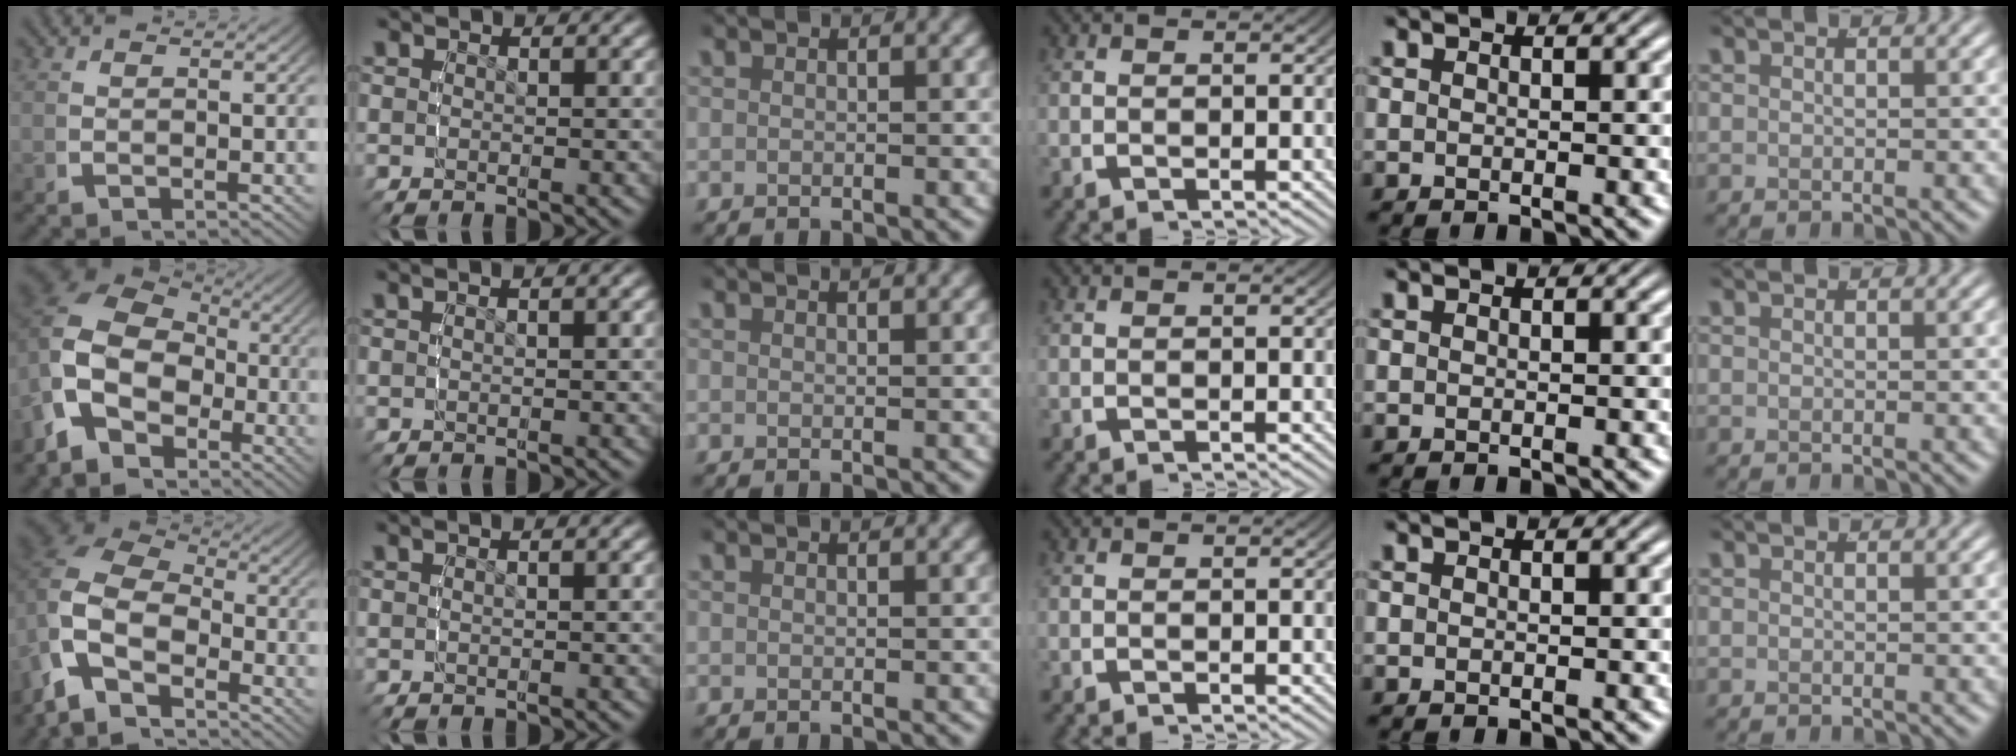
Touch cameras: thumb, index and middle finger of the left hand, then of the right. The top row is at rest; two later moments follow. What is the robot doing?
{"motion": "lift_and_place", "object": "sponge"}